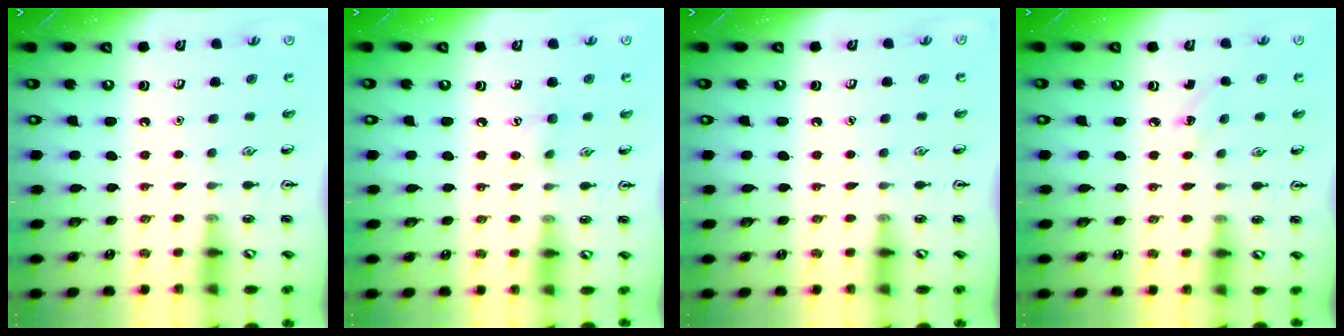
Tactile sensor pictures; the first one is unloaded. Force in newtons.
{"total": 5.2, "press": 5.0, "slide": 1.6}
{"total": 0.0}
{"total": 2.8, "press": 2.6, "slide": 1.0}